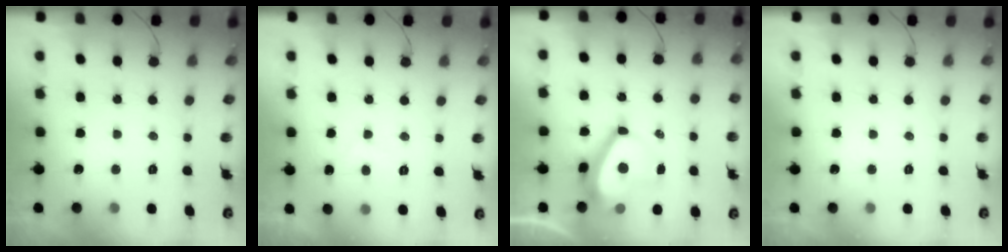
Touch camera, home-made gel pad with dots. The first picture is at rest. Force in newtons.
{"total": 1.3, "press": 1.2, "slide": 0.6}
{"total": 10.8, "press": 10.7, "slide": 1.5}
{"total": 0.0}